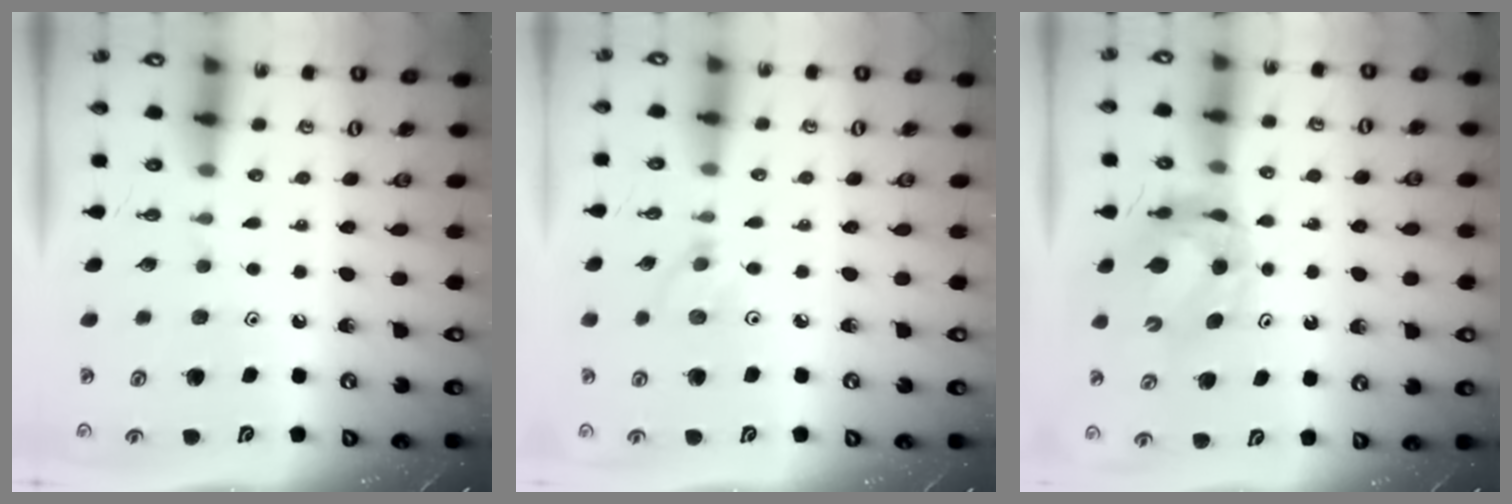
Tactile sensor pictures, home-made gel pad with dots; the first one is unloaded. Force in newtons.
{"total": 3.2, "press": 3.2, "slide": 0.5}
{"total": 7.5, "press": 7.4, "slide": 0.8}